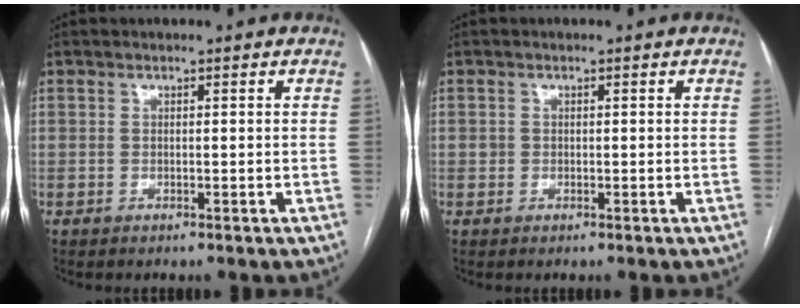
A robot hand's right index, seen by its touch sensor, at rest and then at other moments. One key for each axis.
{"total": 0.7, "fx": 0.1, "fy": 0.7, "fz": 0.1, "tx": 0.004, "ty": 0.004, "tz": 0.000}